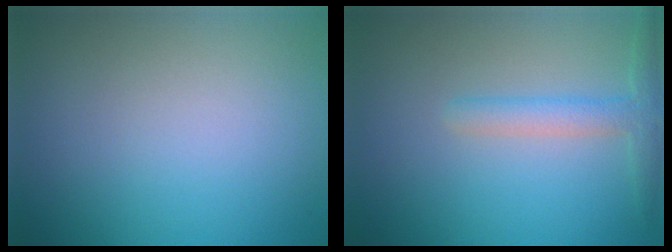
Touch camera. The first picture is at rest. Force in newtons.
{"total": 2.4, "press": 2.4, "slide": 0.2}